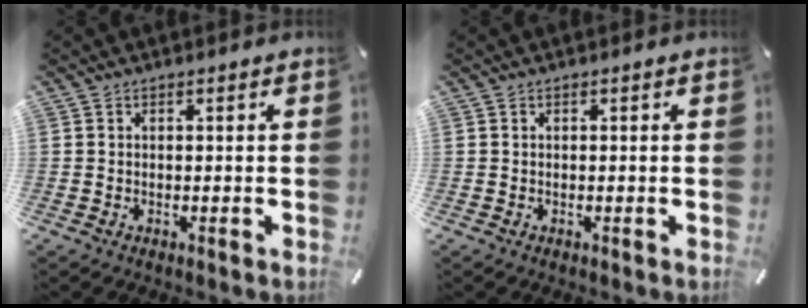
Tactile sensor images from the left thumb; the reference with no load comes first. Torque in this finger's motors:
{"motor_torque": [0.13, 0.13, -0.02, 0.02, 0.00]}